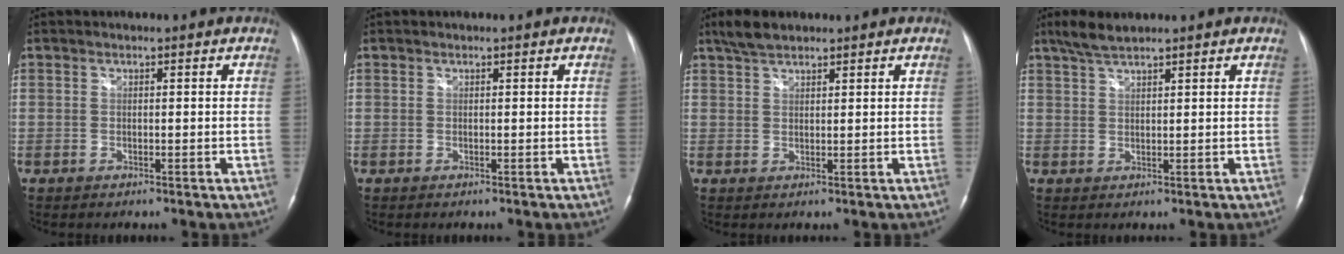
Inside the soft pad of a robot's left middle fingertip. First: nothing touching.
{"total": 0.0}
{"total": 3.9, "force": [3.2, 1.2, 1.9], "torque": [-0.049, 0.010, 0.063]}
{"total": 3.7, "force": [3.1, 0.4, 2.0], "torque": [-0.049, 0.008, 0.065]}